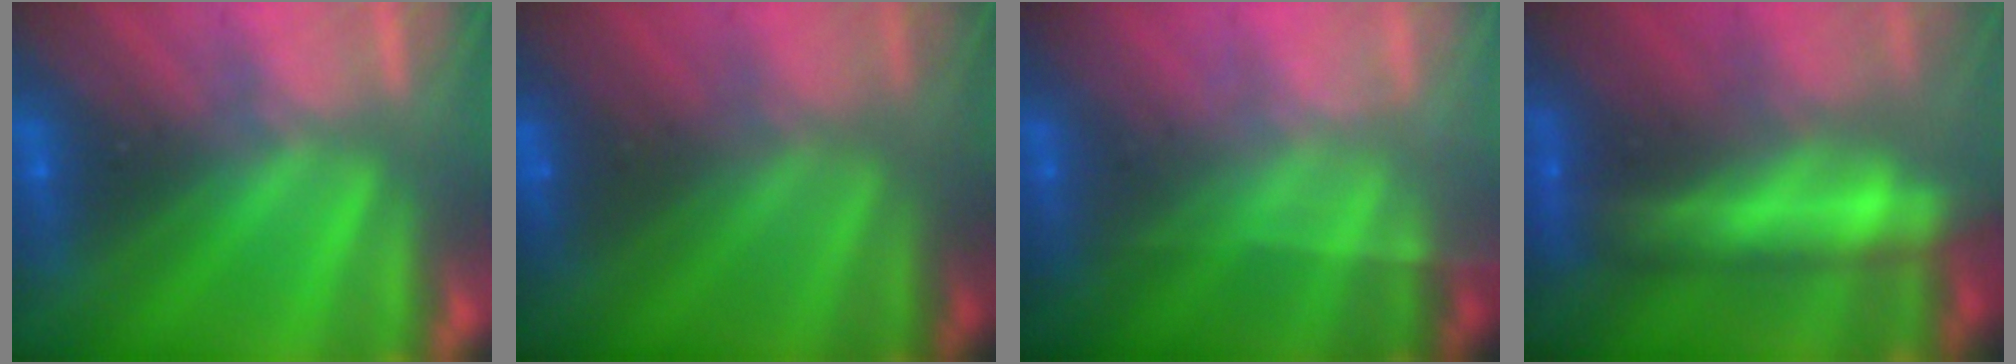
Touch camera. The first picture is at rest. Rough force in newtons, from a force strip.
{"total": 2.3}
{"total": 1.8}
{"total": 9.8}